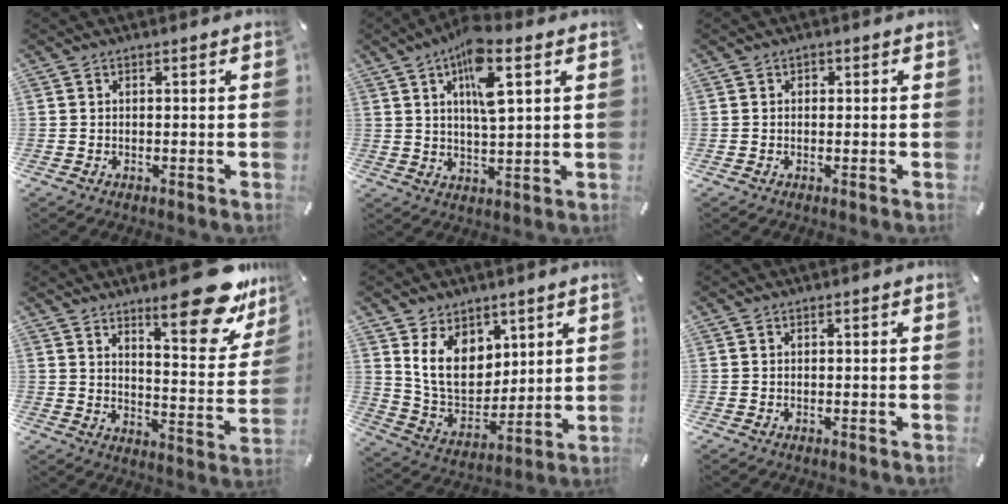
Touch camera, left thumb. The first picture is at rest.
{"total": 10.8, "force": [5.0, 3.5, 8.9], "torque": [-0.149, -0.010, 0.081]}
{"total": 0.8, "force": [0.1, 0.8, 0.2], "torque": [-0.004, 0.007, -0.001]}
{"total": 20.6, "force": [14.0, 6.9, 13.5], "torque": [-0.172, -0.106, 0.224]}
{"total": 12.4, "force": [5.5, 9.5, 5.7], "torque": [-0.128, -0.034, 0.106]}
{"total": 0.0}